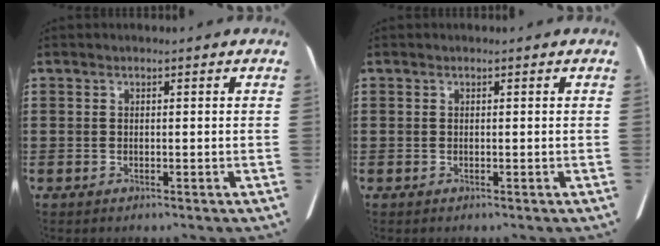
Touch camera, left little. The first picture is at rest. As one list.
[{"total": 0.0}]